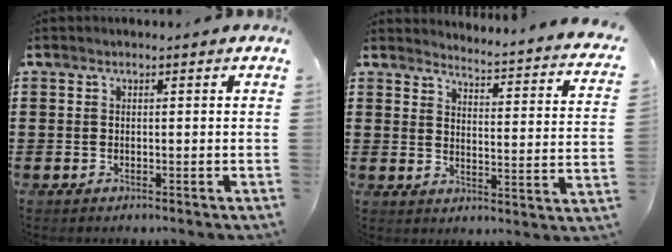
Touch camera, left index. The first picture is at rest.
{"total": 2.6, "force": [2.5, -0.6, 0.6], "torque": [-0.023, -0.039, 0.029]}